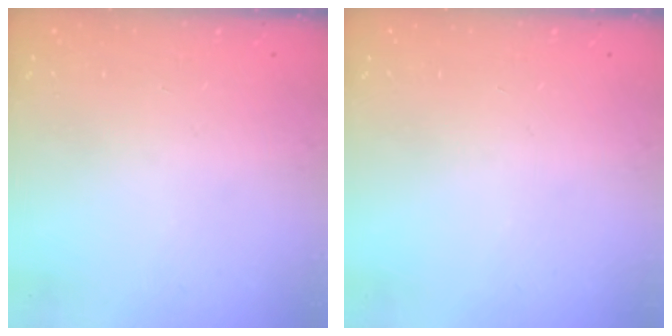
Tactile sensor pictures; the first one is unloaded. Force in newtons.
{"total": 0.0}